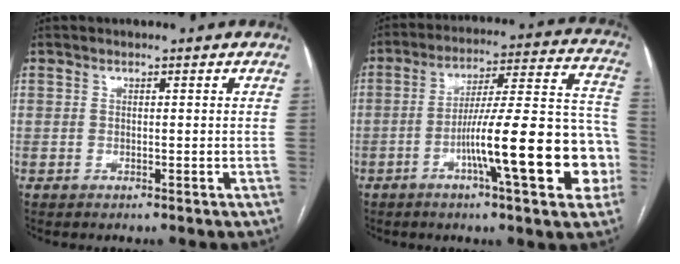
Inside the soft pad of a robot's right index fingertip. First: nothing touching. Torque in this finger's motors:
{"motor_torque": [0.76, -0.02, 0.55, 0.21]}